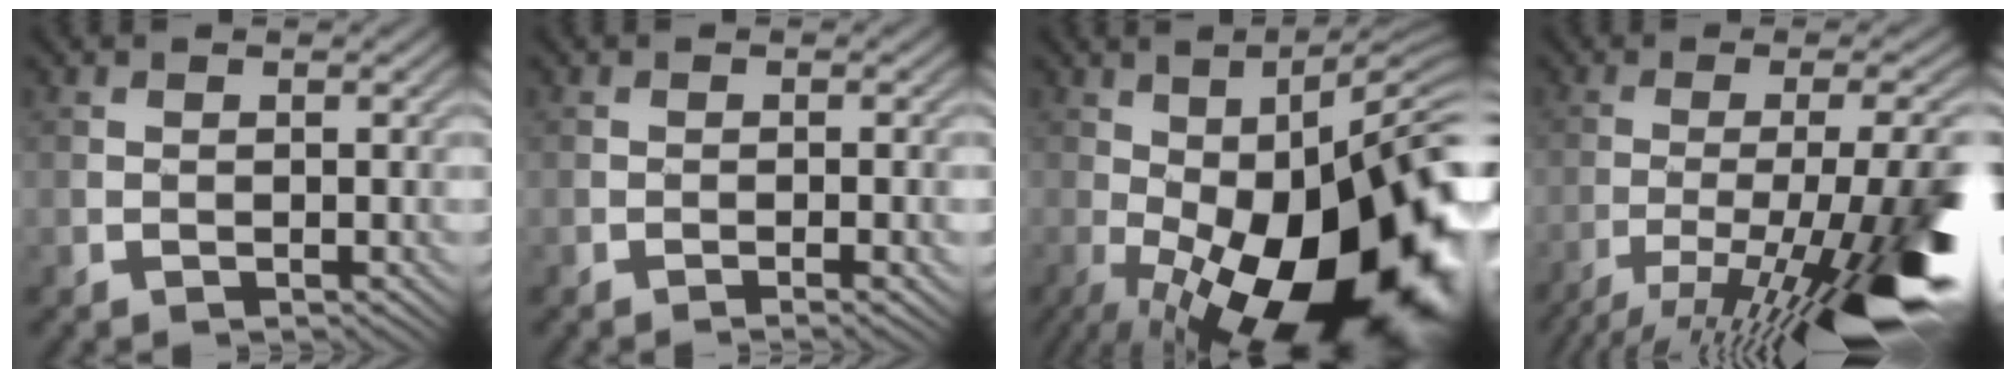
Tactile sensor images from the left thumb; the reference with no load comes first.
{"total": 2.2, "force": [-1.1, 0.3, 1.8], "torque": [-0.026, 0.000, -0.017]}
{"total": 21.5, "force": [-5.2, 8.2, 19.2], "torque": [-0.257, -0.014, -0.087]}
{"total": 16.5, "force": [-8.7, 3.1, 13.7], "torque": [-0.174, 0.005, -0.140]}